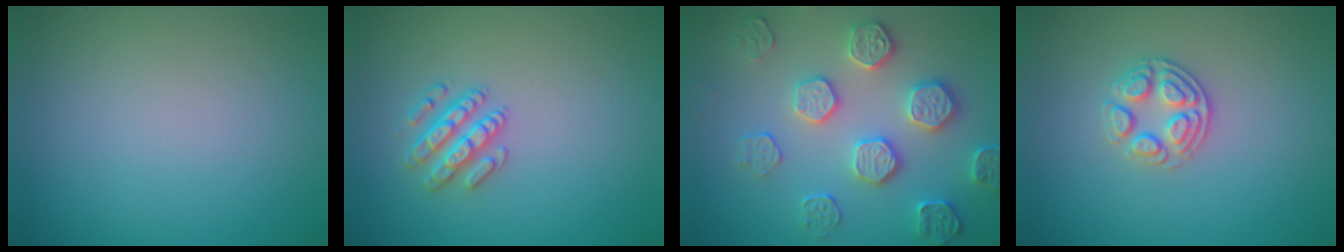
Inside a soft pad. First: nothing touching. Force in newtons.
{"total": 2.6, "press": 2.6, "slide": 0.5}
{"total": 4.5, "press": 4.2, "slide": 1.7}
{"total": 2.7, "press": 2.5, "slide": 0.9}